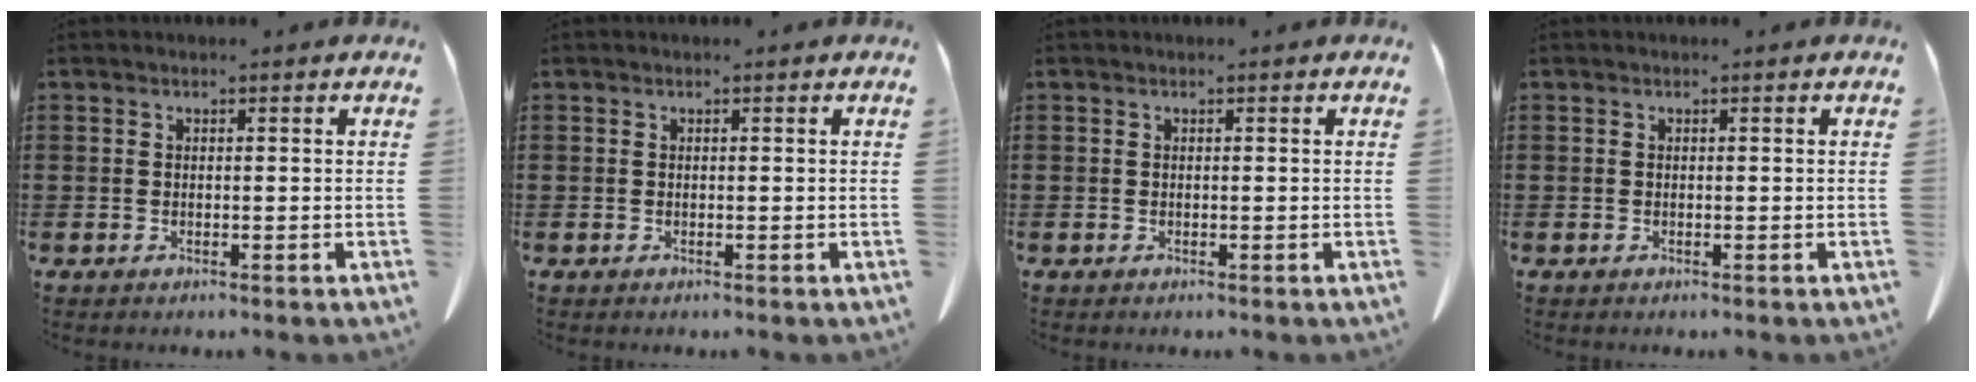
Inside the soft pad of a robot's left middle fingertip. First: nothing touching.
{"total": 0.0}
{"total": 0.0}
{"total": 0.0}